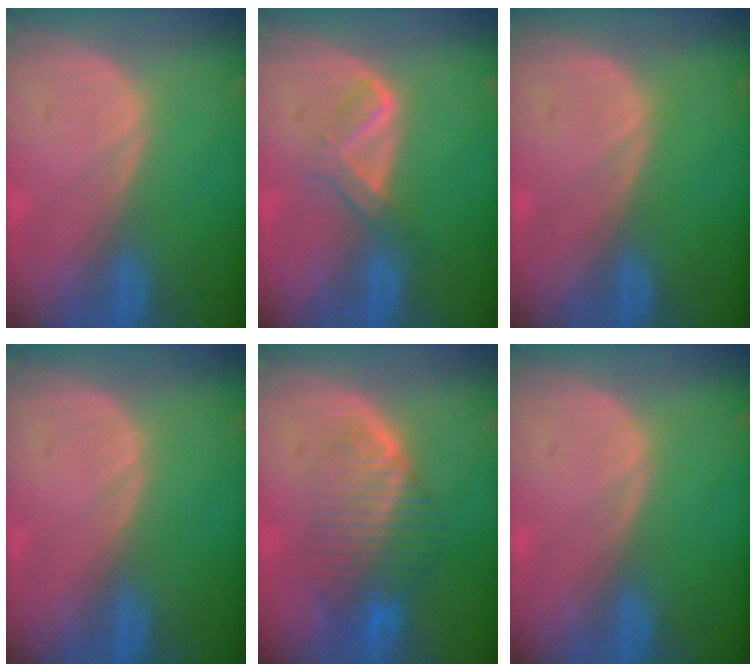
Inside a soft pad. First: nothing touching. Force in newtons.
{"total": 3.6, "press": 3.6, "slide": 0.3}
{"total": 0.0}
{"total": 0.0}
{"total": 8.2, "press": 7.2, "slide": 3.8}
{"total": 0.0}